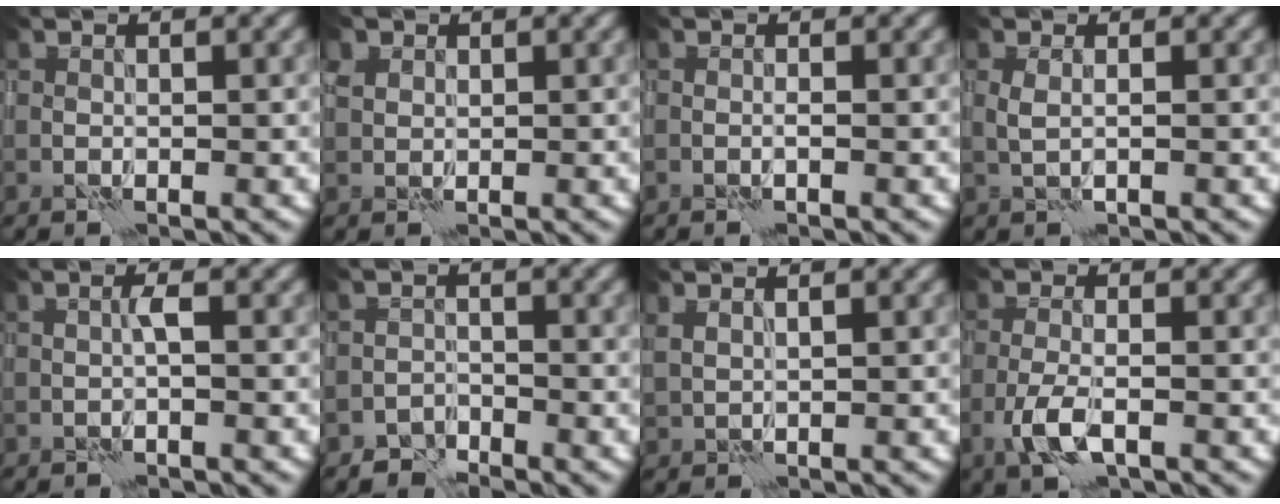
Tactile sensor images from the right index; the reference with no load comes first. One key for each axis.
{"total": 1.6, "fx": 0.9, "fy": 1.3, "fz": 0.2, "tx": -0.004, "ty": 0.004, "tz": 0.016}
{"total": 0.0}
{"total": 0.8, "fx": 0.4, "fy": 0.2, "fz": 0.7, "tx": -0.013, "ty": 0.001, "tz": 0.007}
{"total": 0.6, "fx": -0.1, "fy": -0.1, "fz": 0.6, "tx": -0.006, "ty": 0.006, "tz": -0.001}
{"total": 1.7, "fx": -1.6, "fy": 0.6, "fz": -0.4, "tx": 0.014, "ty": 0.005, "tz": -0.035}
{"total": 1.2, "fx": 1.1, "fy": 0.4, "fz": 0.4, "tx": -0.007, "ty": -0.002, "tz": 0.025}
{"total": 3.0, "fx": -1.4, "fy": 1.1, "fz": 2.4, "tx": -0.055, "ty": 0.000, "tz": -0.032}